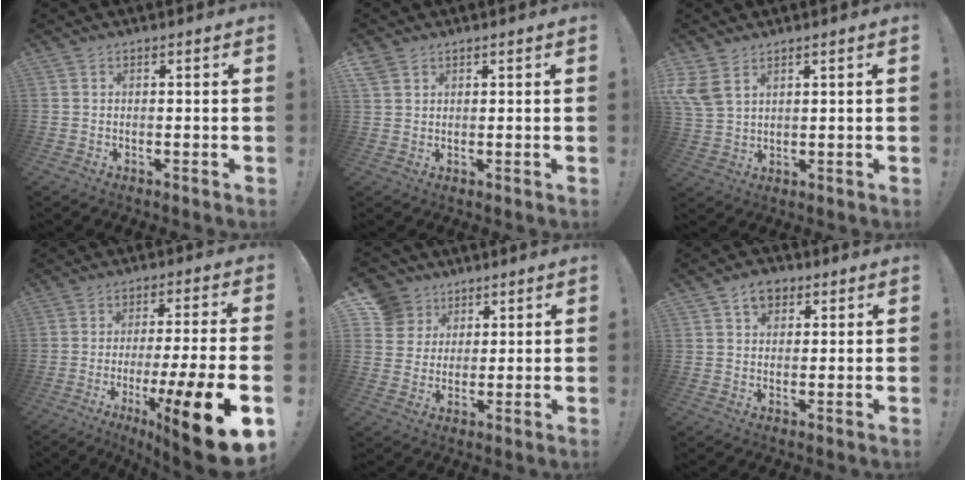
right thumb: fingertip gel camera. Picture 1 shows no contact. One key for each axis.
{"total": 2.8, "fx": 2.1, "fy": 1.6, "fz": 1.0, "tx": -0.015, "ty": -0.010, "tz": 0.041}
{"total": 7.2, "fx": 4.1, "fy": 4.1, "fz": 4.2, "tx": -0.096, "ty": -0.013, "tz": 0.081}
{"total": 18.9, "fx": -8.8, "fy": 1.6, "fz": 16.6, "tx": -0.251, "ty": 0.040, "tz": -0.136}
{"total": 10.0, "fx": 4.7, "fy": 8.6, "fz": 2.1, "tx": -0.022, "ty": -0.029, "tz": 0.095}
{"total": 5.8, "fx": 2.9, "fy": 4.3, "fz": 2.7, "tx": -0.041, "ty": 0.000, "tz": 0.054}